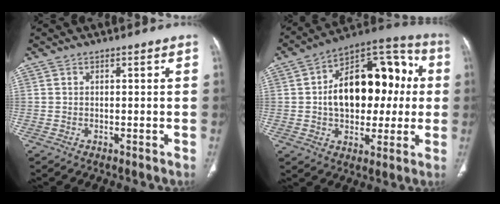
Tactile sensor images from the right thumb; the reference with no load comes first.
{"total": 22.6, "force": [1.8, 13.8, 17.8], "torque": [-0.227, 0.039, 0.028]}